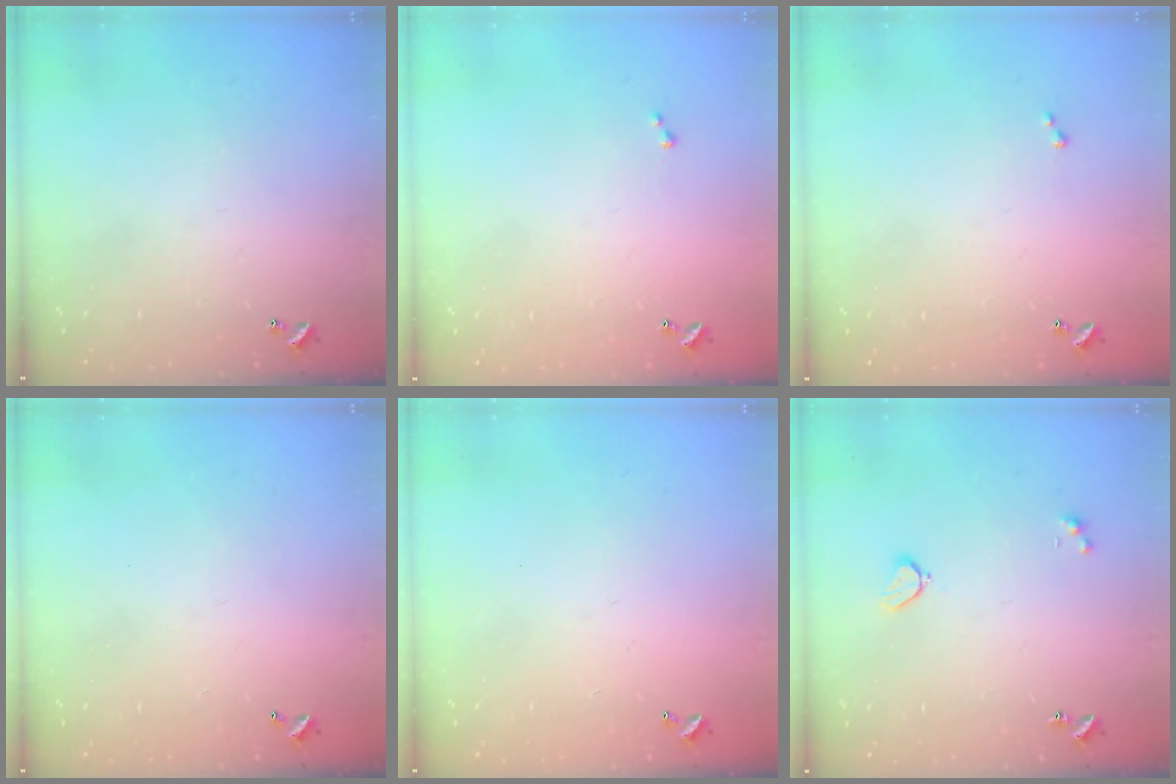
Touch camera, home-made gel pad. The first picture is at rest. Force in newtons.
{"total": 0.0}
{"total": 0.0}
{"total": 2.8, "press": 2.8, "slide": 0.1}
{"total": 2.9, "press": 2.9, "slide": 0.1}
{"total": 2.0, "press": 1.9, "slide": 0.6}